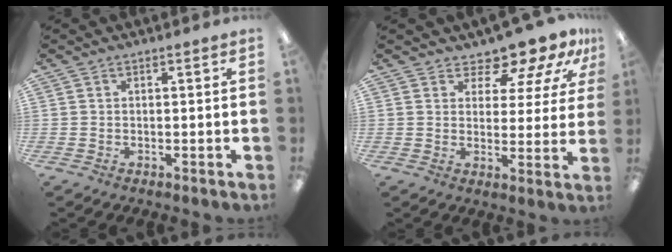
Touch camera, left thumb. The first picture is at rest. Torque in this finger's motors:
{"motor_torque": [0.18, 0.29, -0.30, 0.36, 0.05]}